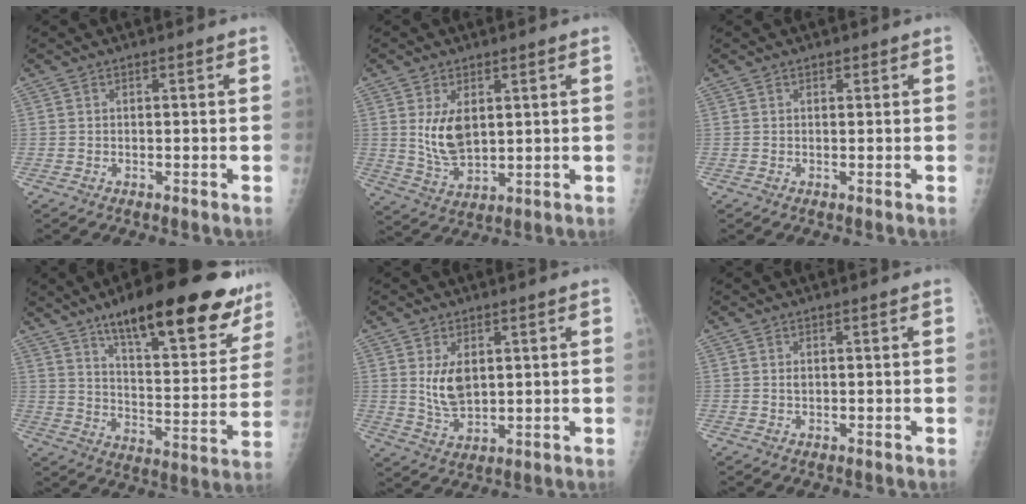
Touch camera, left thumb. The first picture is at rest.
{"total": 7.7, "force": [2.1, 4.3, 6.0], "torque": [-0.099, -0.020, 0.054]}
{"total": 0.7, "force": [0.5, 0.5, 0.2], "torque": [0.002, -0.003, 0.006]}
{"total": 27.6, "force": [18.2, 8.2, 19.0], "torque": [-0.230, -0.058, 0.265]}
{"total": 6.3, "force": [1.8, 3.6, 4.9], "torque": [-0.077, -0.018, 0.047]}
{"total": 0.8, "force": [0.4, 0.3, 0.6], "torque": [-0.009, -0.002, 0.009]}